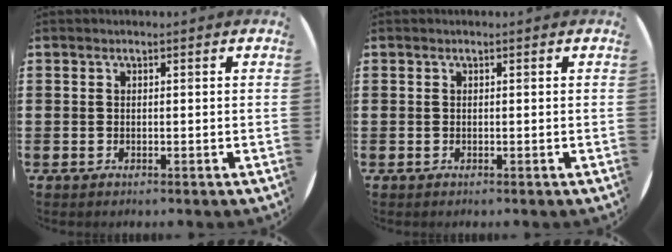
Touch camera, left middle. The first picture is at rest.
{"total": 0.0}